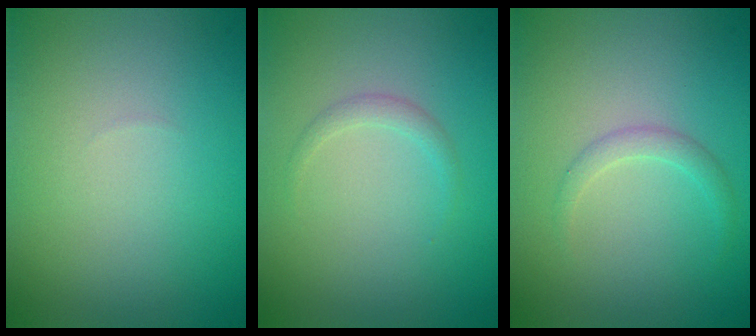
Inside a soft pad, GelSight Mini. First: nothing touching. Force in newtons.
{"total": 0.5, "press": 0.5, "slide": 0.1}
{"total": 1.2, "press": 1.2, "slide": 0.0}